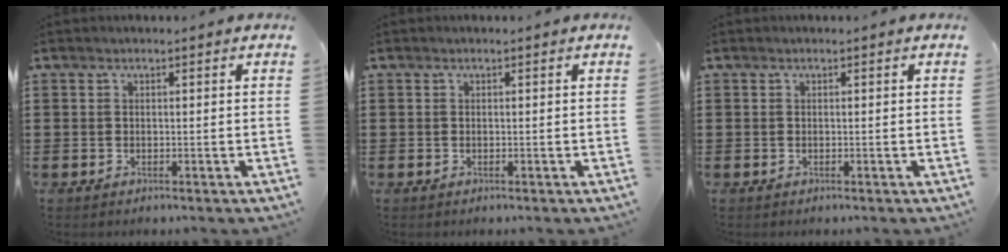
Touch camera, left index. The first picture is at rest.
{"total": 0.0}
{"total": 0.0}